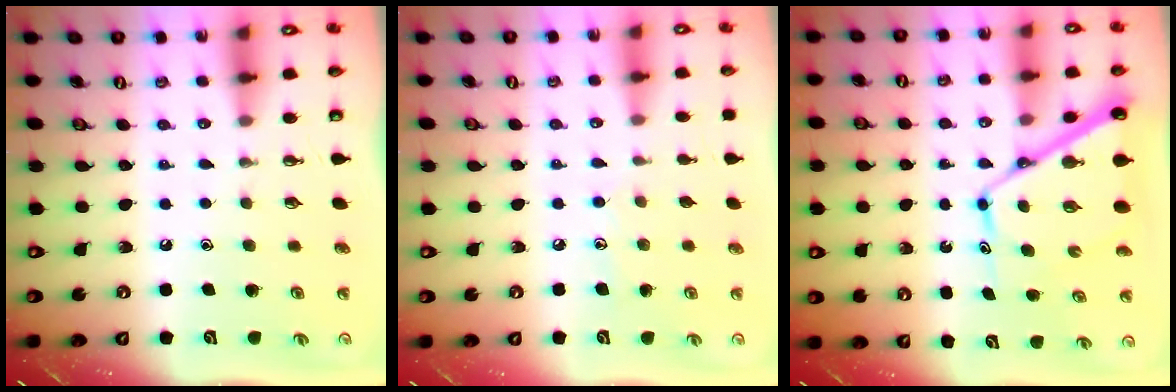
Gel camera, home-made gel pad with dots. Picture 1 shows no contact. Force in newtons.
{"total": 5.4, "press": 5.4, "slide": 0.4}
{"total": 13.3, "press": 13.2, "slide": 1.3}